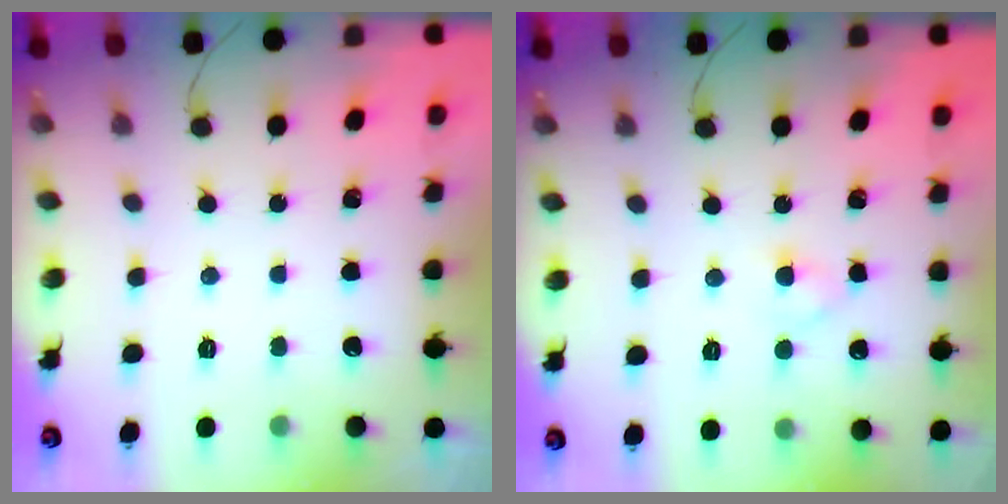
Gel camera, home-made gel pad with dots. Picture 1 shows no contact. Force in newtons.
{"total": 2.2, "press": 2.1, "slide": 0.8}